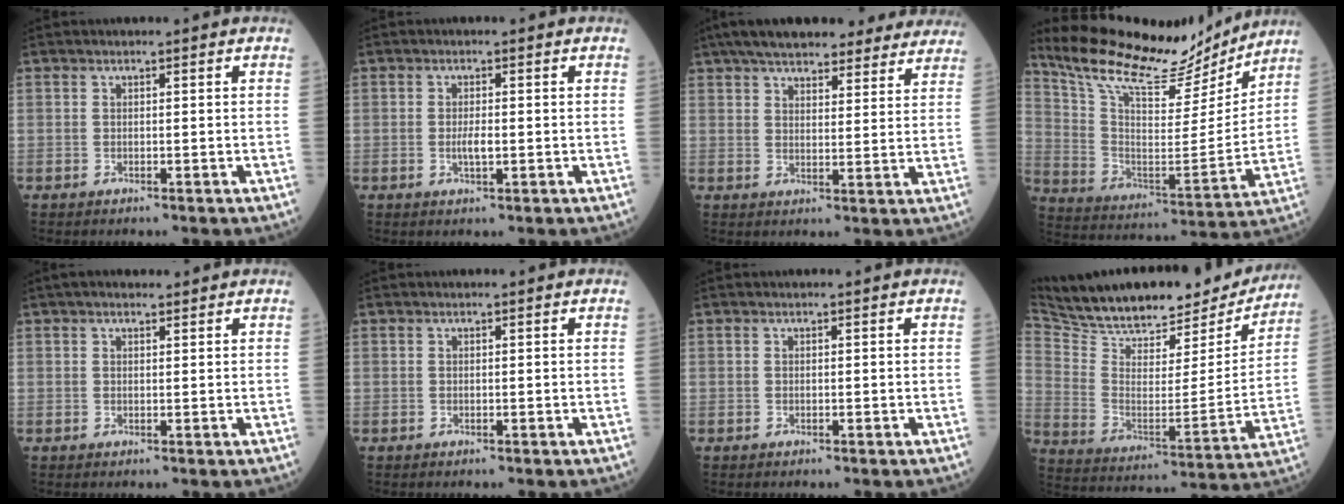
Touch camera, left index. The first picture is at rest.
{"total": 1.9, "force": [-0.4, 0.4, 1.8], "torque": [-0.032, -0.002, -0.004]}
{"total": 23.4, "force": [20.1, 6.4, 10.2], "torque": [-0.147, 0.034, 0.255]}
{"total": 20.7, "force": [19.0, 4.3, 7.1], "torque": [-0.137, -0.021, 0.305]}
{"total": 2.9, "force": [2.3, 0.9, 1.5], "torque": [-0.018, 0.022, 0.036]}
{"total": 0.0}
{"total": 0.0}
{"total": 25.8, "force": [22.7, 7.9, 9.2], "torque": [-0.161, -0.018, 0.324]}